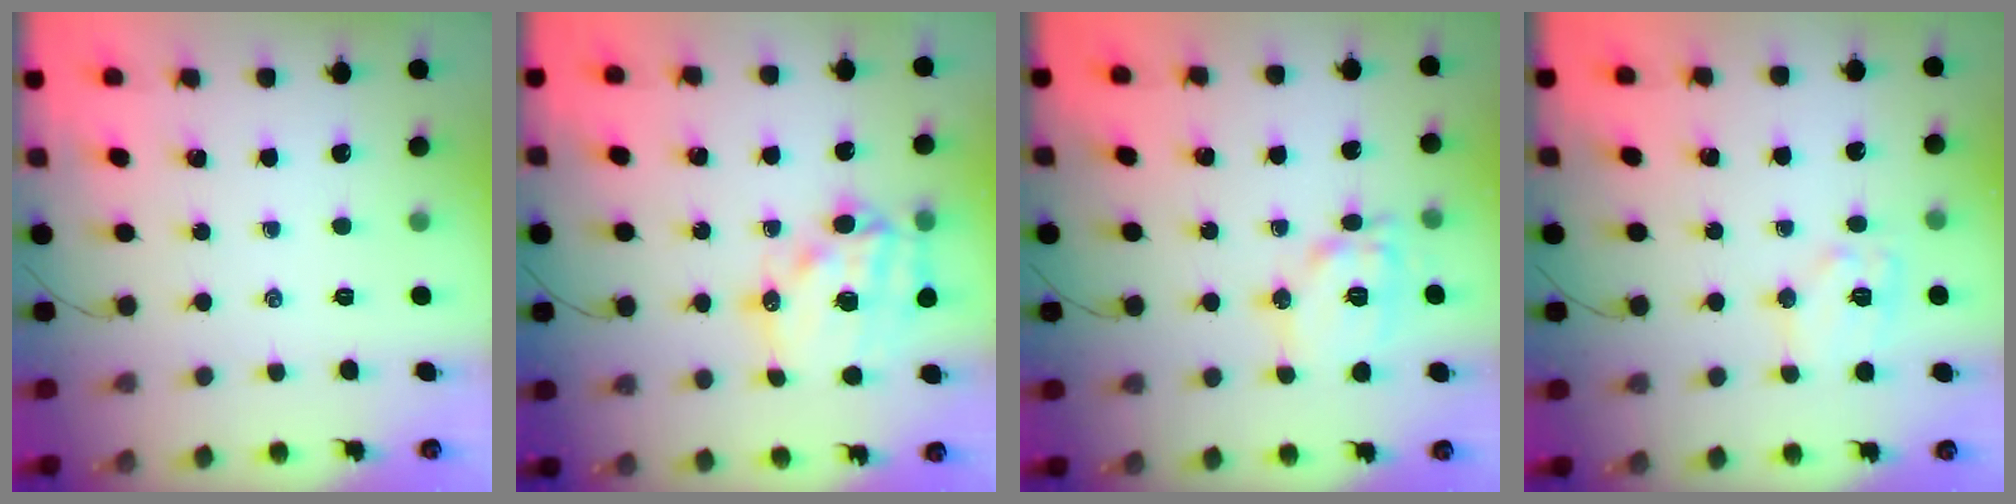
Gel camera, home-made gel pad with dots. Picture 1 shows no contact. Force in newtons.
{"total": 16.8, "press": 16.4, "slide": 3.4}
{"total": 12.4, "press": 12.4, "slide": 0.4}
{"total": 10.6, "press": 10.6, "slide": 0.6}